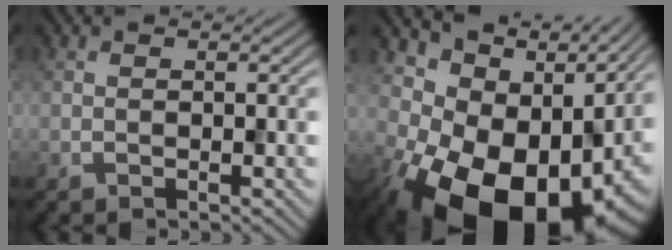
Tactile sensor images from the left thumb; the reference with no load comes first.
{"total": 17.3, "force": [-1.1, 10.8, 13.5], "torque": [-0.207, -0.034, 0.003]}